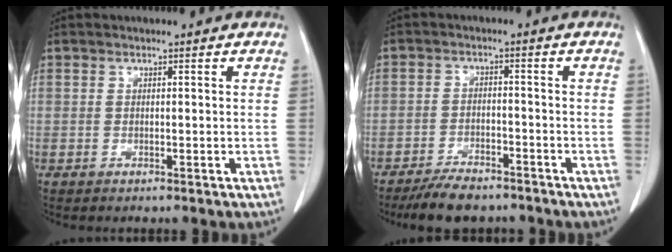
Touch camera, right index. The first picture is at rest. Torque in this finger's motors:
{"motor_torque": [0.55, -0.53, 0.20, 0.02]}